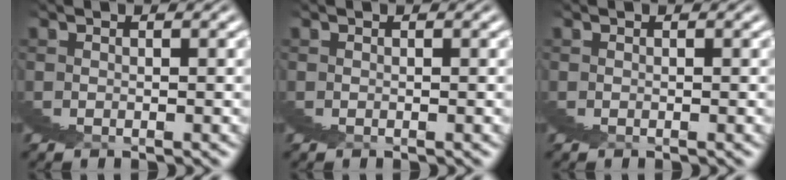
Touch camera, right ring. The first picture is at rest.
{"total": 0.0}
{"total": 0.0}